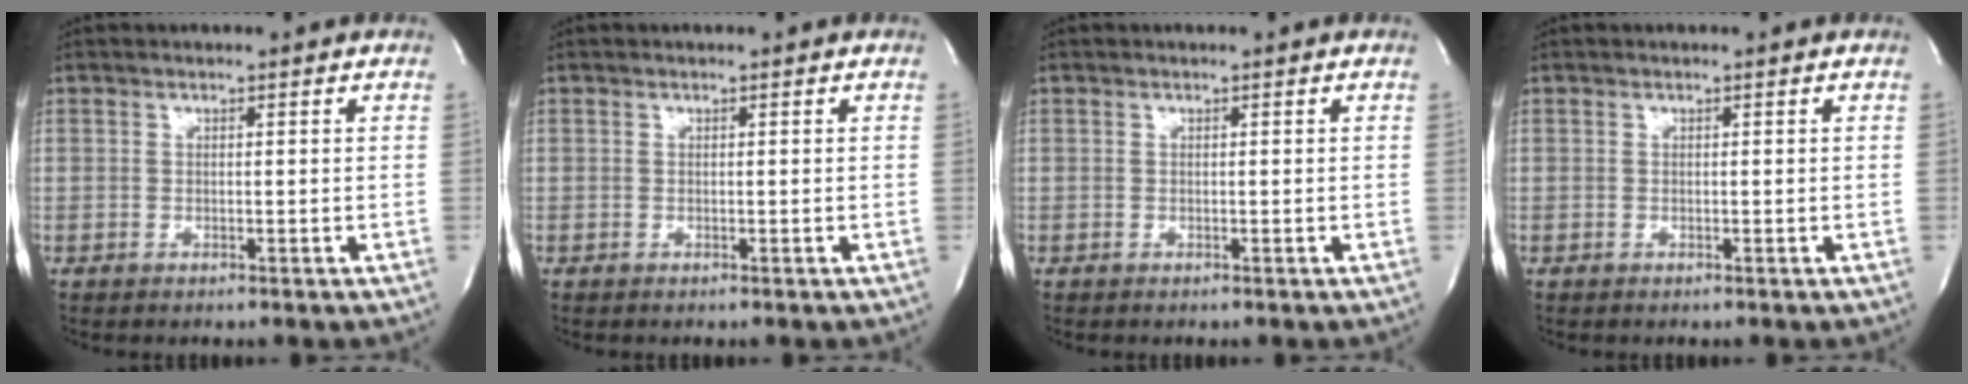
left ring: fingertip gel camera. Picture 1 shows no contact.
{"total": 0.0}
{"total": 0.0}
{"total": 0.0}